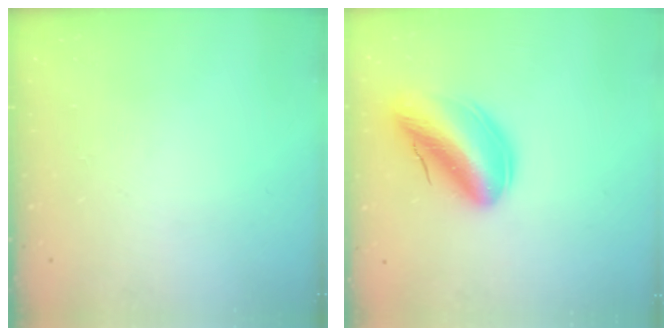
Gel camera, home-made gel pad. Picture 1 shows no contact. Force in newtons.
{"total": 17.5, "press": 17.1, "slide": 4.1}